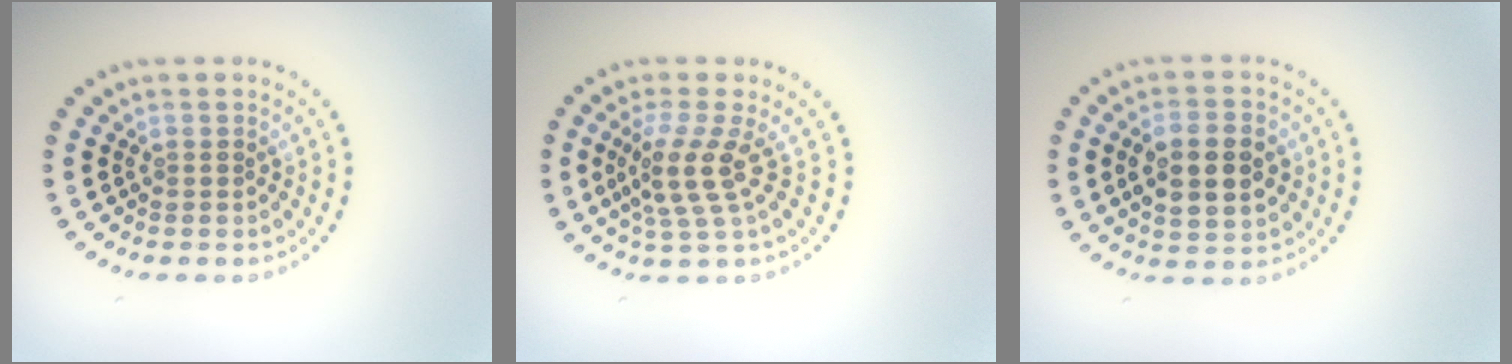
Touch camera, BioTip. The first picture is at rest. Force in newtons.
{"total": 3.4, "press": 2.6, "slide": 2.2}
{"total": 4.9, "press": 4.9, "slide": 0.4}